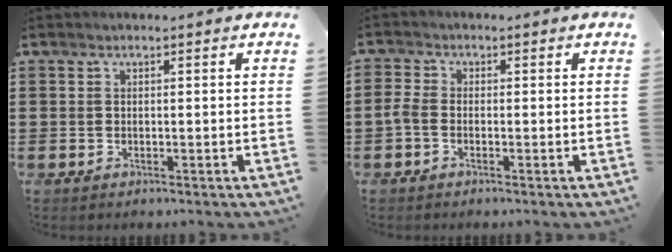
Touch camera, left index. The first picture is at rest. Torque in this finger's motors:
{"motor_torque": [0.55, 0.51, 0.16, 0.02]}